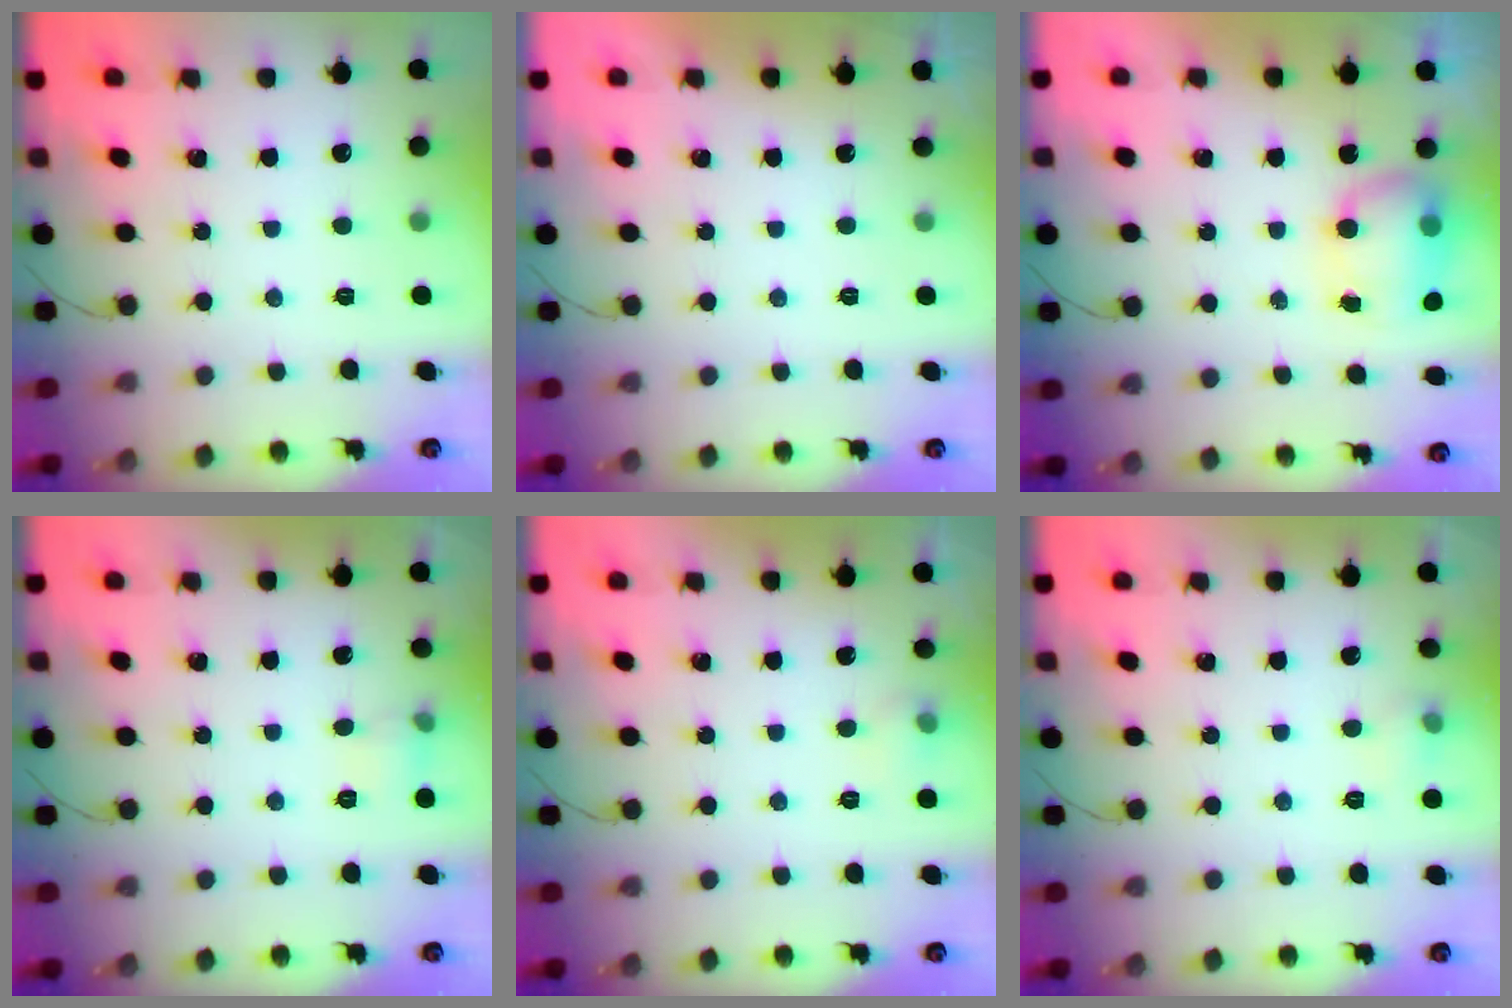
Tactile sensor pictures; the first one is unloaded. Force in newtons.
{"total": 0.0}
{"total": 7.4, "press": 7.3, "slide": 0.9}
{"total": 5.1, "press": 4.8, "slide": 1.6}
{"total": 4.2, "press": 4.0, "slide": 1.1}
{"total": 4.8, "press": 4.5, "slide": 1.7}